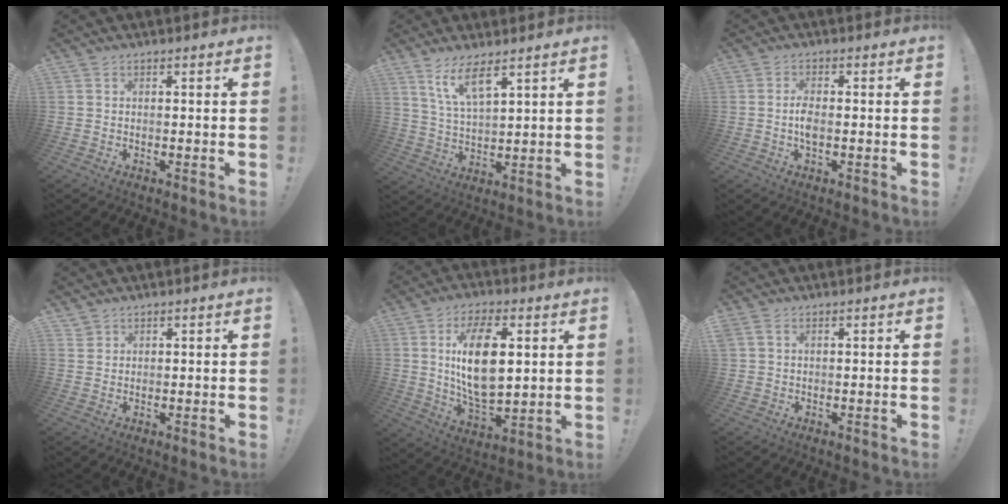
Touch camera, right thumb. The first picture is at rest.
{"total": 8.9, "force": [6.1, 2.2, 6.1], "torque": [-0.122, -0.027, 0.111]}
{"total": 4.0, "force": [-0.5, 1.9, 3.5], "torque": [-0.073, -0.001, -0.013]}
{"total": 1.9, "force": [1.6, 1.0, 0.2], "torque": [-0.002, -0.009, 0.031]}
{"total": 16.9, "force": [3.8, 8.7, 14.0], "torque": [-0.255, -0.011, 0.056]}
{"total": 2.3, "force": [1.2, 1.4, 1.5], "torque": [-0.034, 0.006, 0.024]}